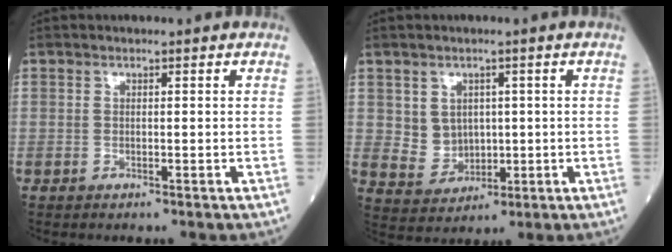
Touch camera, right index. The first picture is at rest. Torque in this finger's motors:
{"motor_torque": [-0.05, 0.11, -0.03, -0.02]}